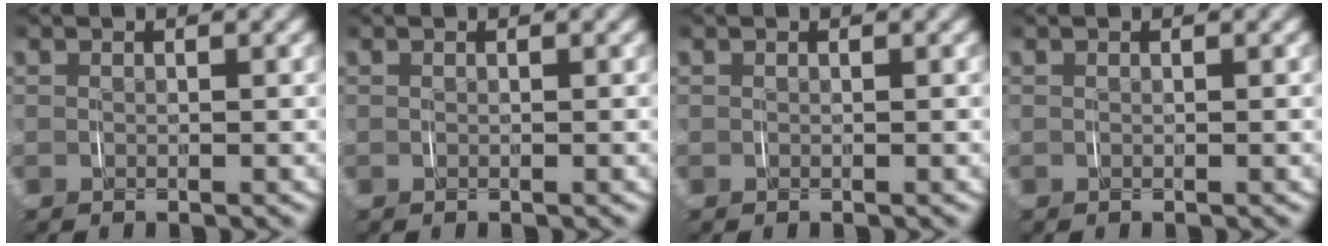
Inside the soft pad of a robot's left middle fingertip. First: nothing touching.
{"total": 0.0}
{"total": 0.0}
{"total": 0.0}